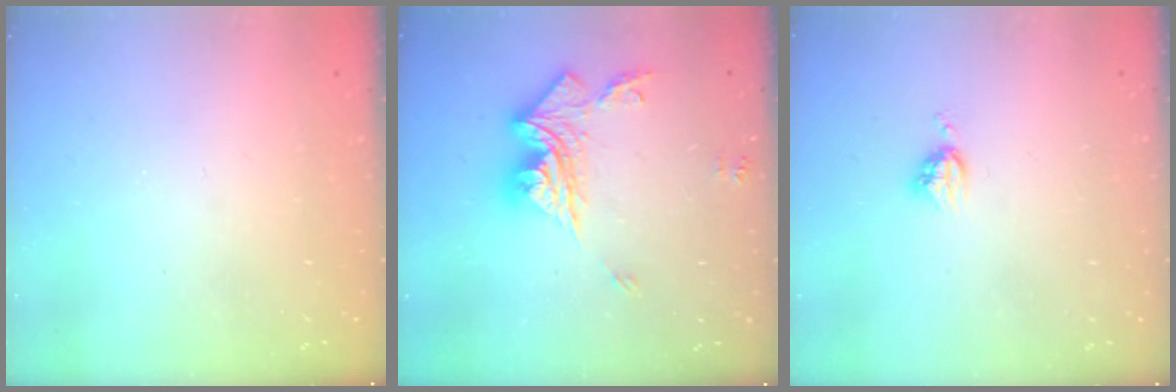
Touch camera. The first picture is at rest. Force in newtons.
{"total": 13.7, "press": 13.6, "slide": 1.5}
{"total": 4.0, "press": 4.0, "slide": 0.5}